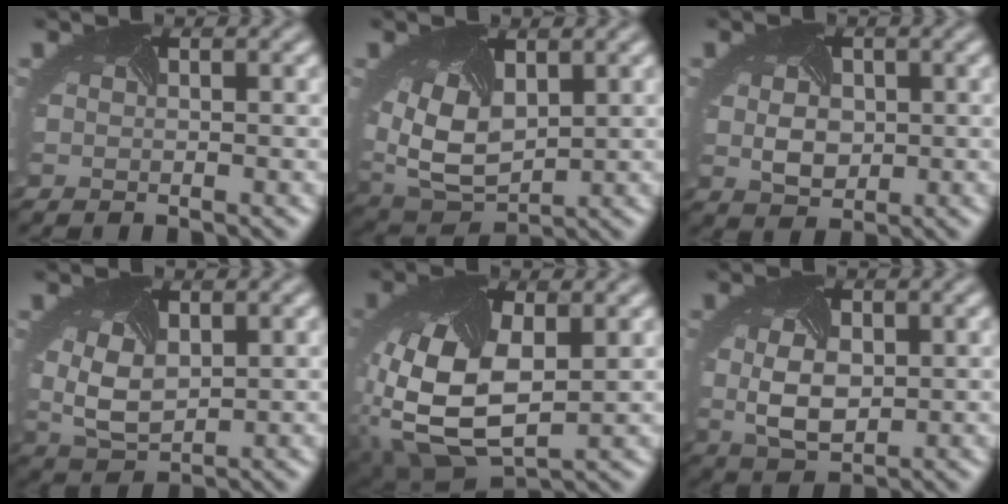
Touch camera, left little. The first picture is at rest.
{"total": 7.6, "force": [1.3, 4.8, 5.7], "torque": [-0.139, -0.008, 0.031]}
{"total": 2.4, "force": [0.1, 1.9, 1.5], "torque": [-0.034, -0.005, 0.007]}
{"total": 3.9, "force": [0.6, 2.4, 3.0], "torque": [-0.082, -0.005, 0.019]}
{"total": 10.0, "force": [-0.7, 5.8, 8.1], "torque": [-0.203, -0.021, -0.004]}
{"total": 4.1, "force": [0.2, 2.5, 3.2], "torque": [-0.076, -0.002, 0.007]}